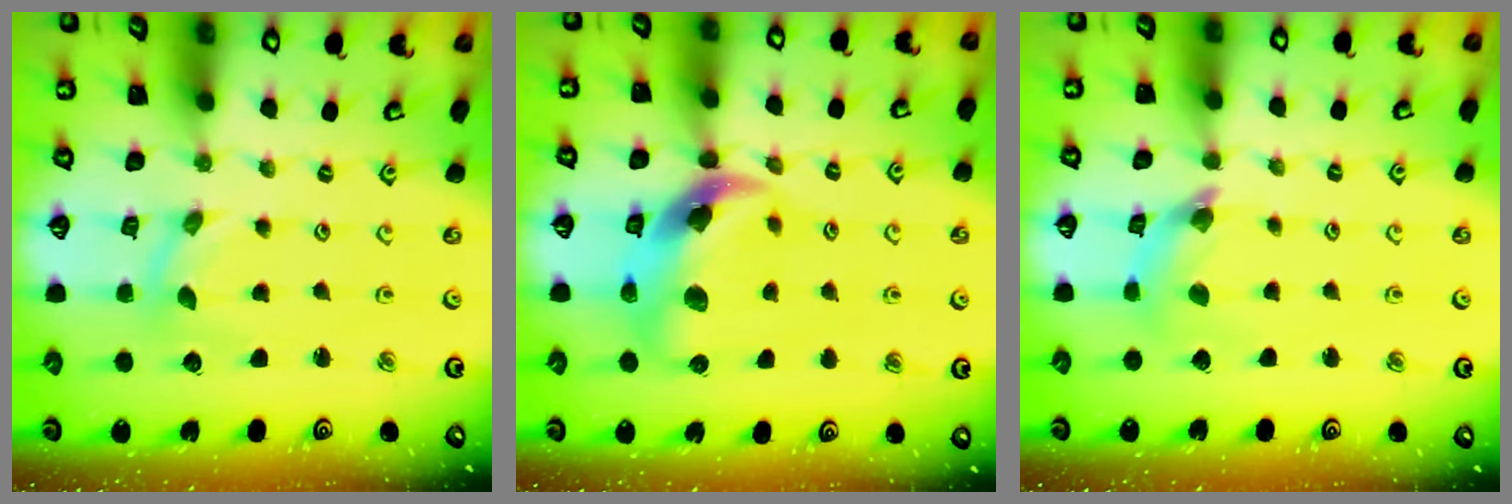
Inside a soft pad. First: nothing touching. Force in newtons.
{"total": 13.2, "press": 13.1, "slide": 1.8}
{"total": 3.9, "press": 3.9, "slide": 0.4}